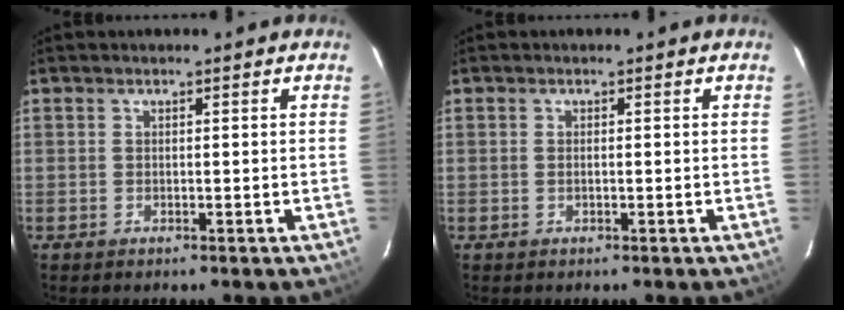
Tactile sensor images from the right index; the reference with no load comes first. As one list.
[{"total": 0.5, "force": [-0.1, 0.1, 0.5], "torque": [-0.011, 0.001, -0.003]}]